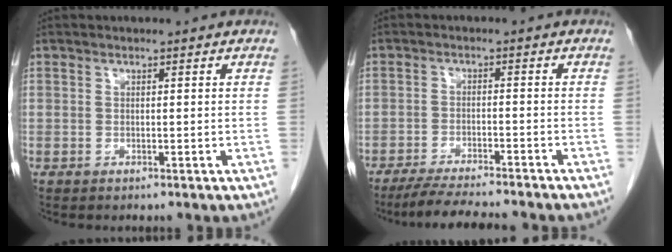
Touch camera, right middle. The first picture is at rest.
{"total": 9.5, "force": [-8.5, 0.1, 4.4], "torque": [-0.065, -0.021, -0.132]}